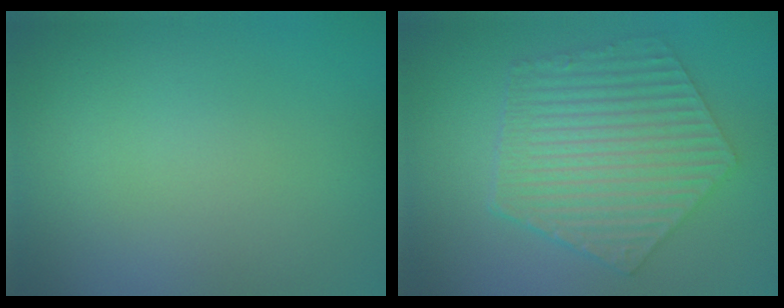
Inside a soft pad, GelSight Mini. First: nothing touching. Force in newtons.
{"total": 6.9, "press": 5.0, "slide": 4.8}